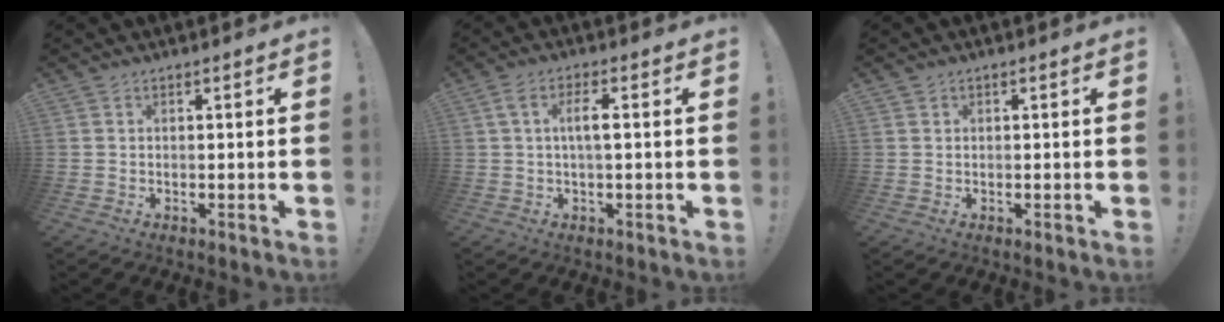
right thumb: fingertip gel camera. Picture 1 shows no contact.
{"total": 5.0, "force": [0.5, 1.3, 4.9], "torque": [-0.091, 0.007, 0.004]}
{"total": 0.9, "force": [0.6, 0.6, 0.0], "torque": [0.004, -0.002, 0.012]}